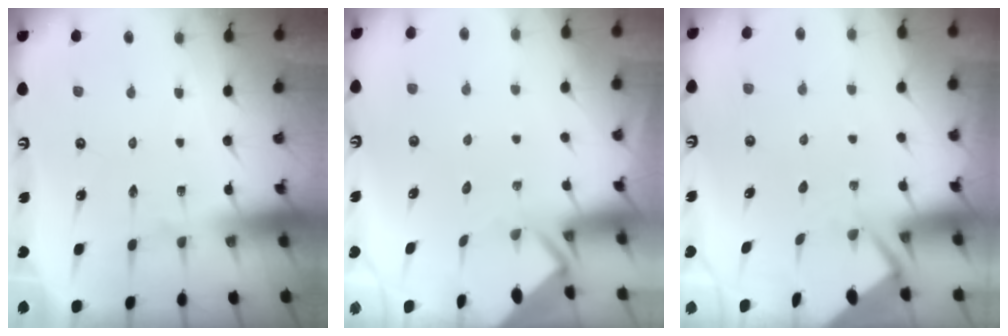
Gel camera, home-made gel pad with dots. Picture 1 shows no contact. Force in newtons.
{"total": 3.4, "press": 3.4, "slide": 0.1}
{"total": 2.8, "press": 2.8, "slide": 0.4}